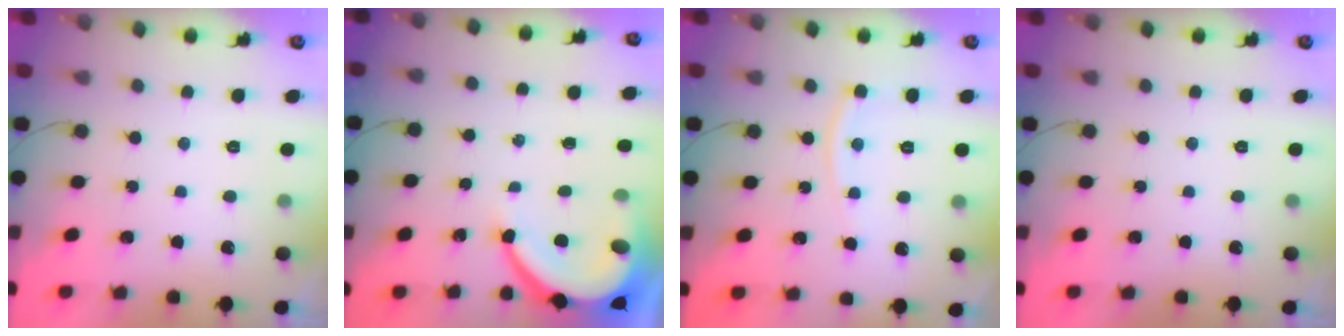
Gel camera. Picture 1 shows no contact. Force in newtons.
{"total": 9.3, "press": 9.3, "slide": 1.3}
{"total": 5.4, "press": 5.3, "slide": 0.7}
{"total": 0.0}